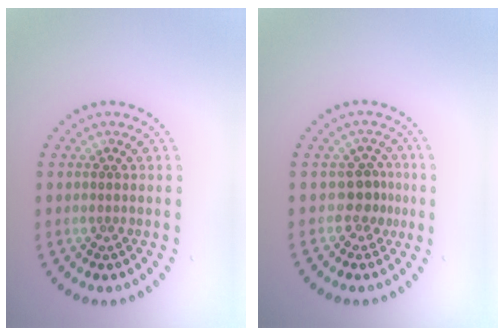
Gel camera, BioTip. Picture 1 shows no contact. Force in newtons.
{"total": 2.2, "press": 1.6, "slide": 1.6}